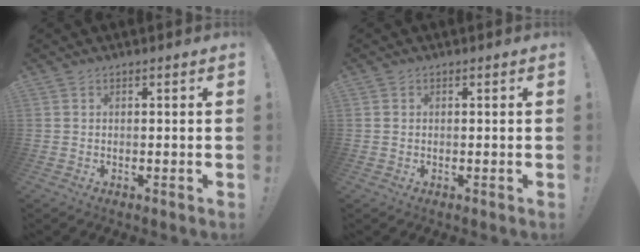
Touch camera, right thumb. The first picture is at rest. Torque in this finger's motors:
{"motor_torque": [0.01, 0.15, 0.01, -0.04, 0.07]}